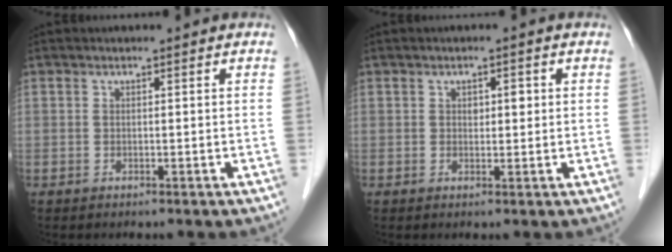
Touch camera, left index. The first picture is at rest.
{"total": 1.9, "force": [0.4, 1.1, 1.5], "torque": [-0.022, 0.006, 0.006]}